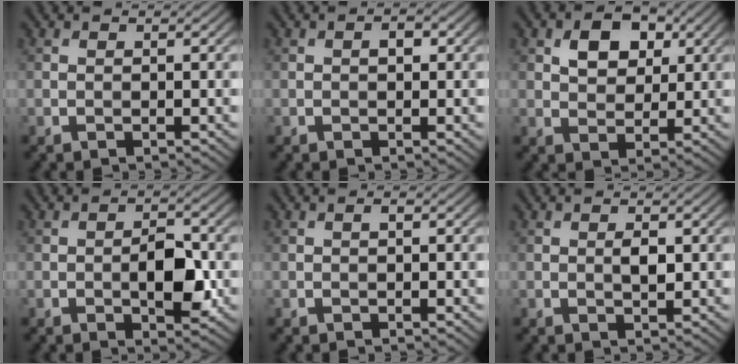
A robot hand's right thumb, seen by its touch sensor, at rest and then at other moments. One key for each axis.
{"total": 1.4, "fx": 0.2, "fy": 0.7, "fz": 1.1, "tx": -0.013, "ty": 0.002, "tz": 0.000}
{"total": 5.2, "fx": 2.1, "fy": 3.6, "fz": 3.2, "tx": -0.058, "ty": 0.004, "tz": 0.030}
{"total": 5.2, "fx": -1.1, "fy": 2.3, "fz": 4.6, "tx": -0.070, "ty": 0.002, "tz": -0.019}
{"total": 0.6, "fx": 0.0, "fy": 0.1, "fz": 0.6, "tx": -0.010, "ty": 0.001, "tz": 0.000}
{"total": 1.6, "fx": 0.2, "fy": 0.6, "fz": 1.5, "tx": -0.027, "ty": -0.002, "tz": 0.002}